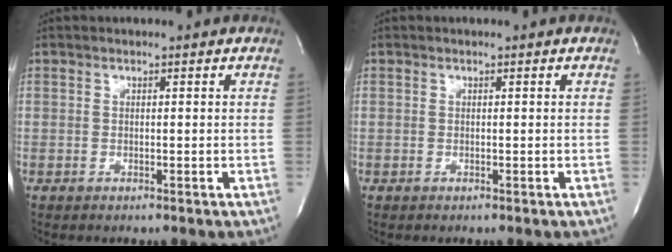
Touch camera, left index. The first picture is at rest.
{"total": 0.0}